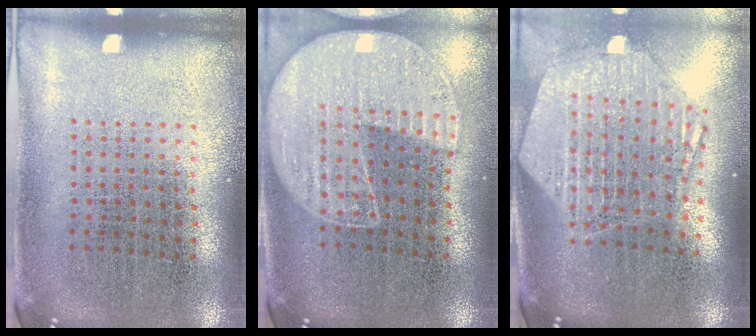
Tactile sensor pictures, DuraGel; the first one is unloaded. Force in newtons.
{"total": 1.5, "press": 1.4, "slide": 0.4}
{"total": 2.7, "press": 2.2, "slide": 1.6}